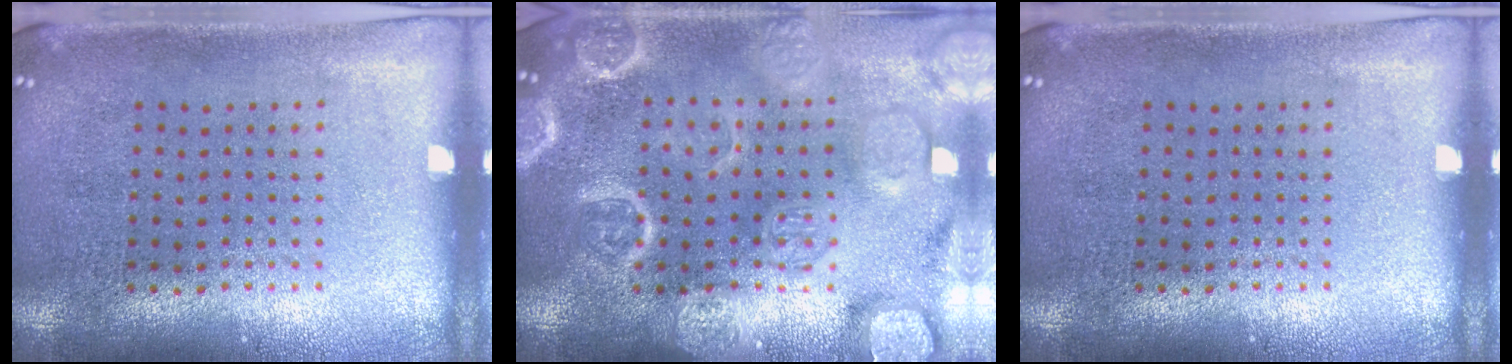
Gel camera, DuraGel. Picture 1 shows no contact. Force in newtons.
{"total": 6.3, "press": 6.3, "slide": 0.8}
{"total": 0.0}